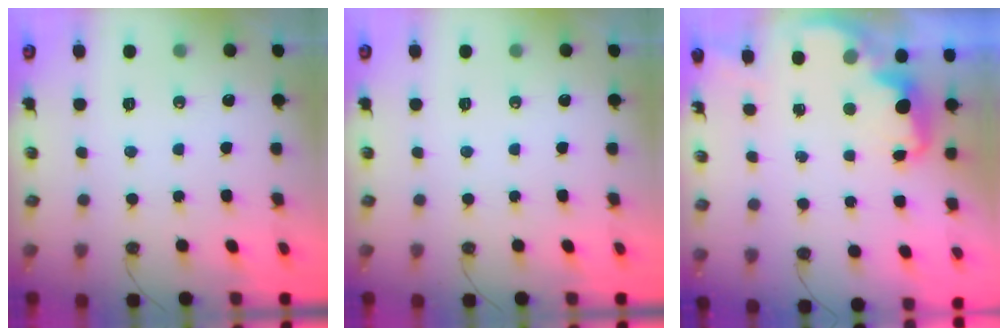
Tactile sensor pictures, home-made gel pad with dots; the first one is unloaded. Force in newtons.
{"total": 0.0}
{"total": 2.1, "press": 2.1, "slide": 0.6}